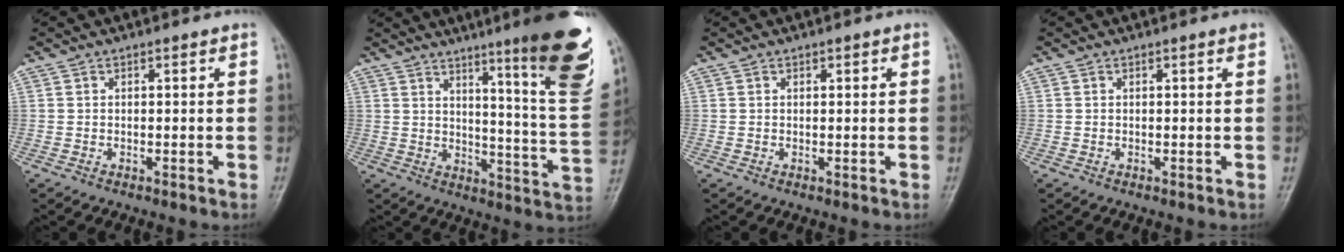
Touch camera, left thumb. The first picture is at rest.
{"total": 19.8, "force": [11.7, 1.7, 15.9], "torque": [-0.181, -0.072, 0.161]}
{"total": 0.9, "force": [0.5, 0.4, 0.7], "torque": [-0.004, 0.001, 0.006]}
{"total": 0.5, "force": [0.3, 0.1, 0.4], "torque": [-0.006, 0.000, 0.002]}